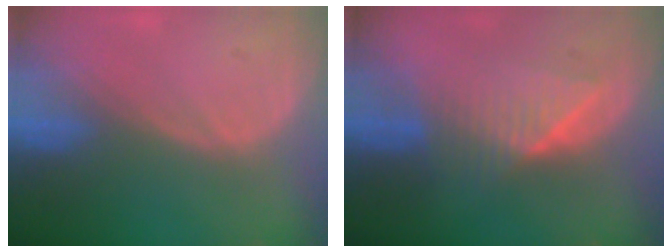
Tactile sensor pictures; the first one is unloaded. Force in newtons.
{"total": 6.4, "press": 6.3, "slide": 1.2}